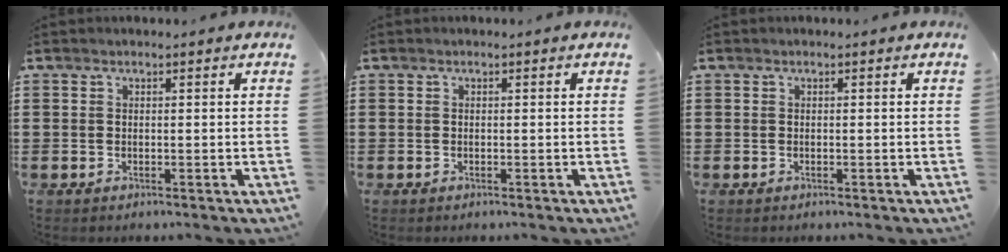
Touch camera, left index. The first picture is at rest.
{"total": 0.0}
{"total": 0.0}